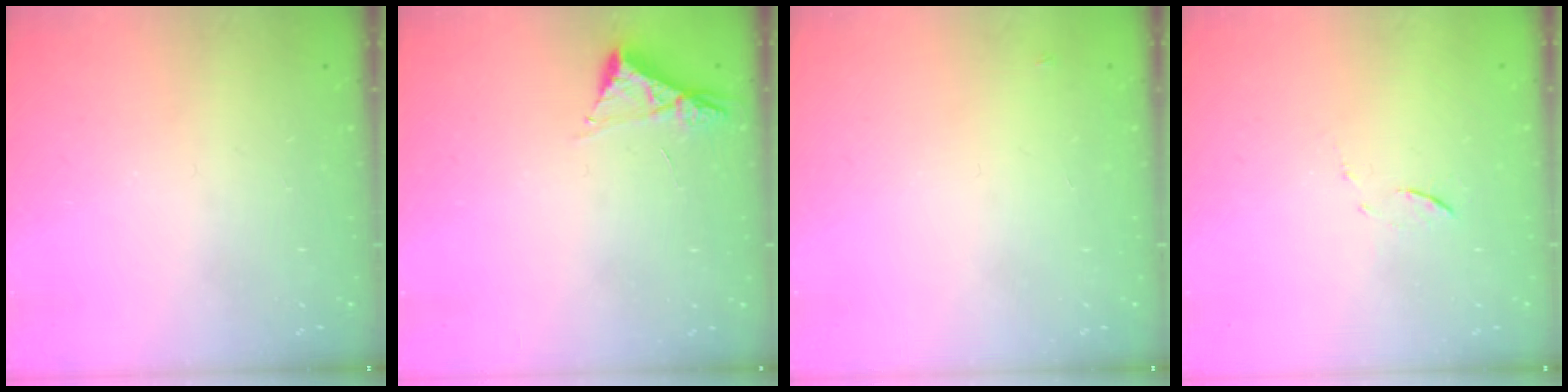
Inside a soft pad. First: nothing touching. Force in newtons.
{"total": 4.5, "press": 4.4, "slide": 0.5}
{"total": 2.6, "press": 2.6, "slide": 0.2}
{"total": 5.5, "press": 5.4, "slide": 0.7}